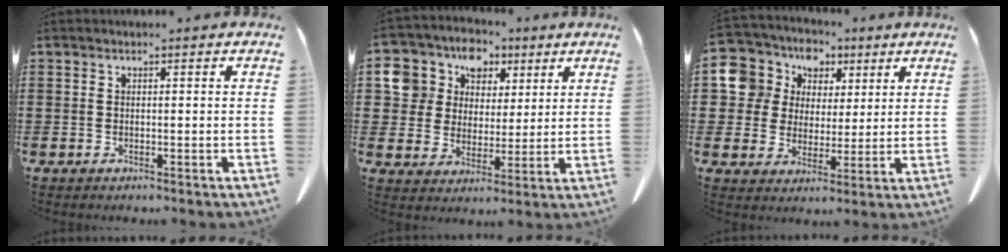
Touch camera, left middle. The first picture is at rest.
{"total": 8.8, "force": [4.2, 7.6, 1.5], "torque": [-0.081, -0.016, 0.076]}
{"total": 9.0, "force": [3.6, 8.0, 1.7], "torque": [-0.097, -0.014, 0.066]}